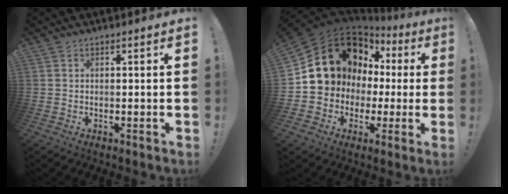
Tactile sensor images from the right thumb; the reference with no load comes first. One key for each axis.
{"total": 17.5, "fx": 6.6, "fy": 14.3, "fz": 7.7, "tx": -0.106, "ty": -0.042, "tz": 0.156}